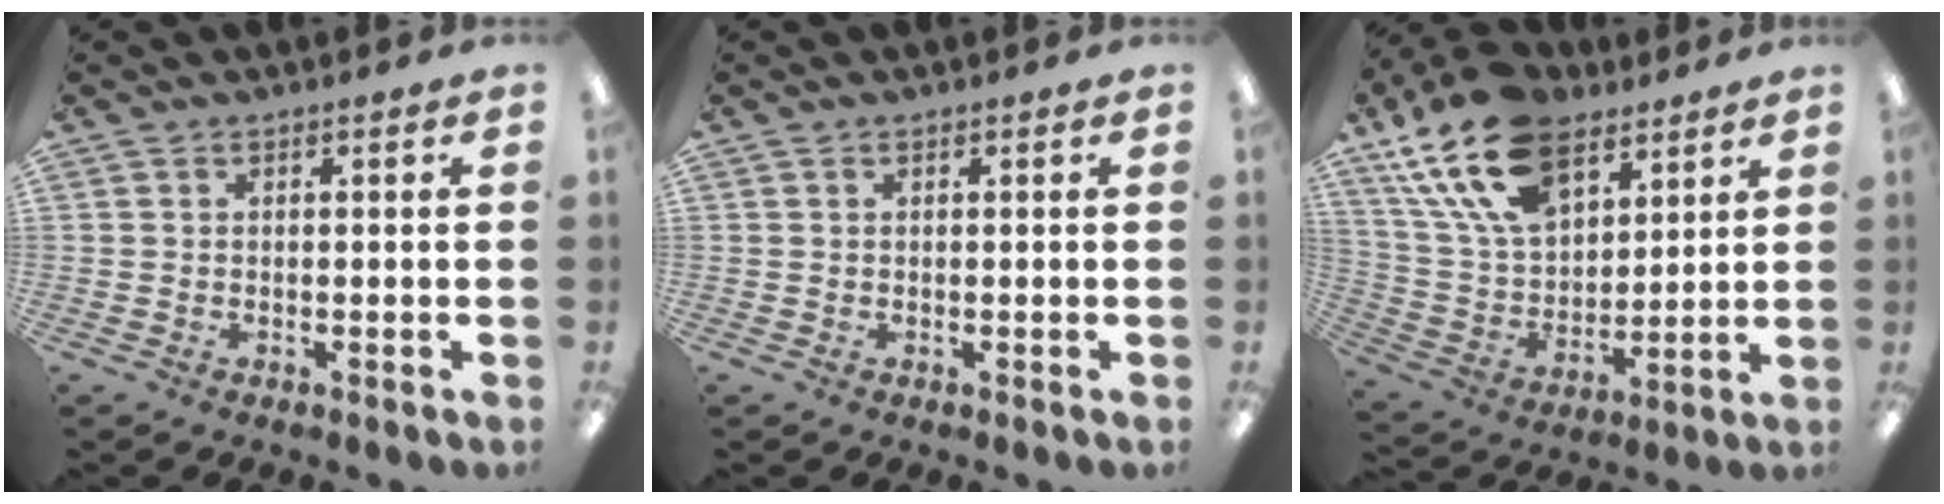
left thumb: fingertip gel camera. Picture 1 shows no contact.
{"total": 0.7, "force": [0.4, 0.3, 0.5], "torque": [-0.002, 0.001, 0.004]}
{"total": 20.9, "force": [12.5, 11.9, 11.8], "torque": [-0.240, -0.050, 0.228]}